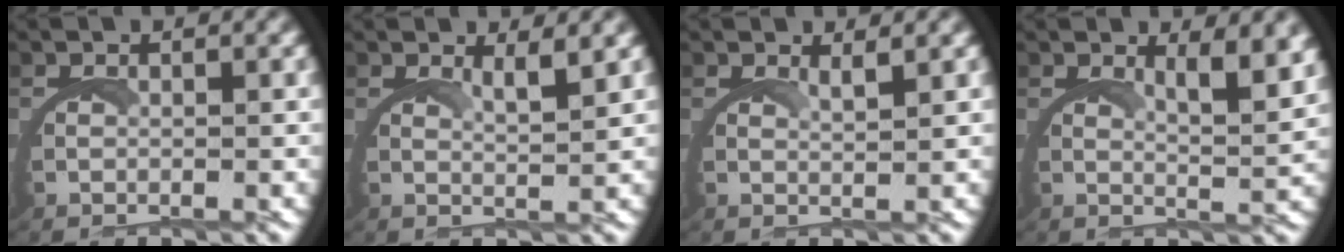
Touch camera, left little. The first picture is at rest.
{"total": 2.6, "force": [2.1, -0.6, 1.3], "torque": [-0.026, -0.007, 0.035]}
{"total": 1.9, "force": [1.6, -0.7, 0.5], "torque": [-0.015, -0.006, 0.028]}
{"total": 3.8, "force": [2.8, -0.1, 2.7], "torque": [-0.044, -0.012, 0.043]}